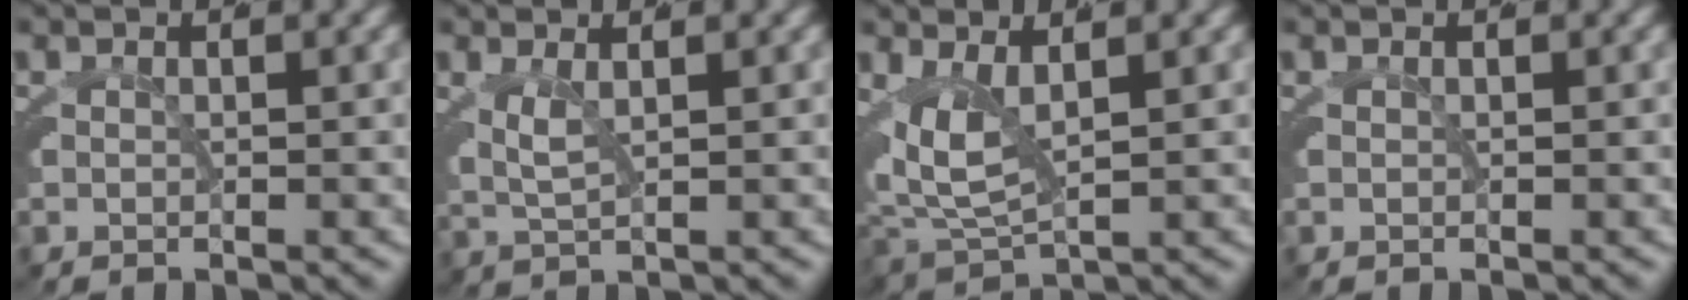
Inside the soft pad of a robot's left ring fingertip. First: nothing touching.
{"total": 2.5, "force": [0.5, 1.6, 1.8], "torque": [-0.053, -0.012, 0.012]}
{"total": 6.2, "force": [0.6, 4.7, 4.0], "torque": [-0.107, -0.024, 0.014]}
{"total": 0.0}